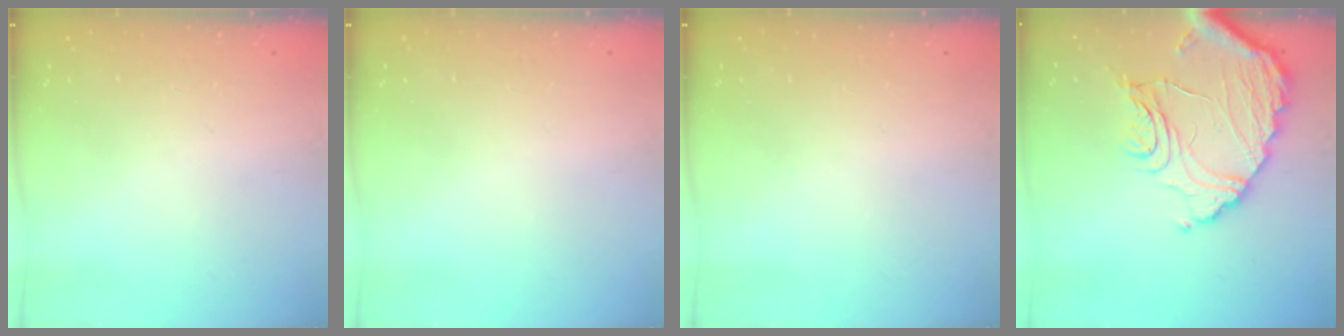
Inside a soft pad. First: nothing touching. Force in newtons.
{"total": 0.0}
{"total": 0.0}
{"total": 16.7, "press": 16.6, "slide": 1.5}